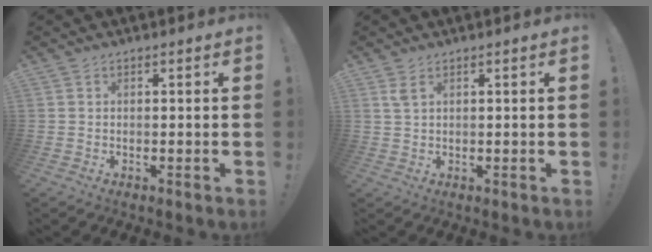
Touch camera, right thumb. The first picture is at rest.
{"total": 2.4, "force": [1.3, 0.6, 1.9], "torque": [-0.039, -0.001, 0.024]}